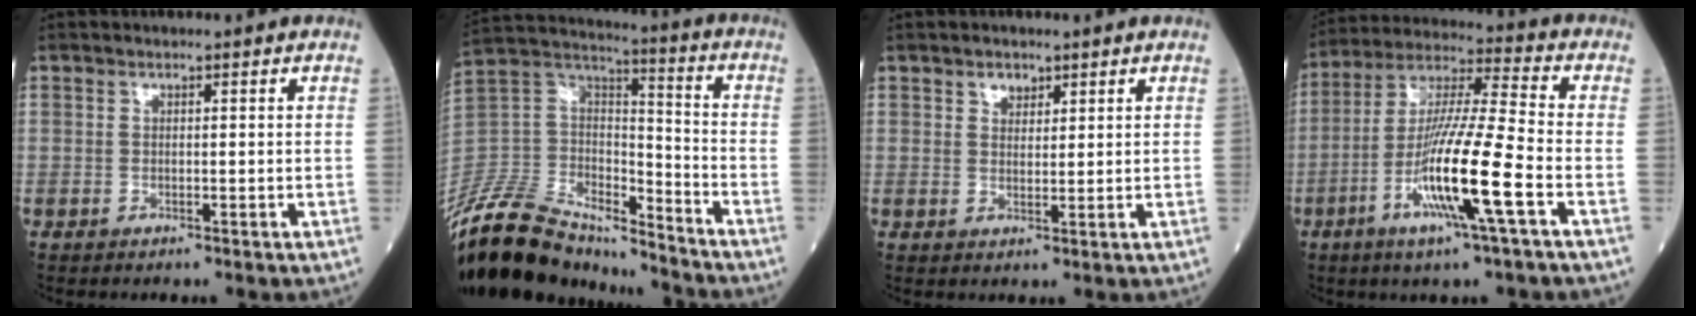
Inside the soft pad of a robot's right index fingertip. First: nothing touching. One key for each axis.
{"total": 21.5, "fx": -19.0, "fy": 6.3, "fz": 7.9, "tx": -0.180, "ty": 0.022, "tz": -0.344}
{"total": 2.0, "fx": 1.4, "fy": 1.2, "fz": 0.8, "tx": -0.012, "ty": -0.001, "tz": 0.023}
{"total": 15.0, "fx": -5.3, "fy": -0.2, "fz": 14.0, "tx": -0.273, "ty": -0.011, "tz": -0.104}